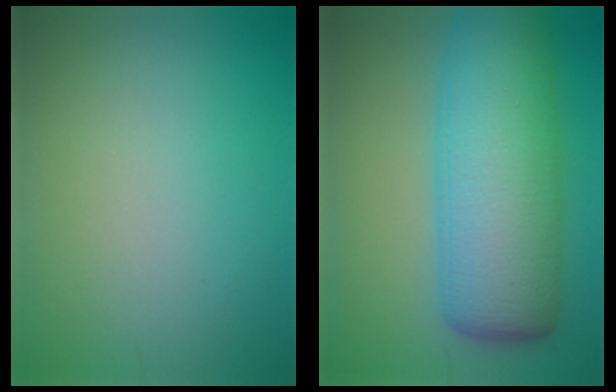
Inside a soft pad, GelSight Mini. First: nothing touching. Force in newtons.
{"total": 12.2, "press": 12.2, "slide": 0.3}